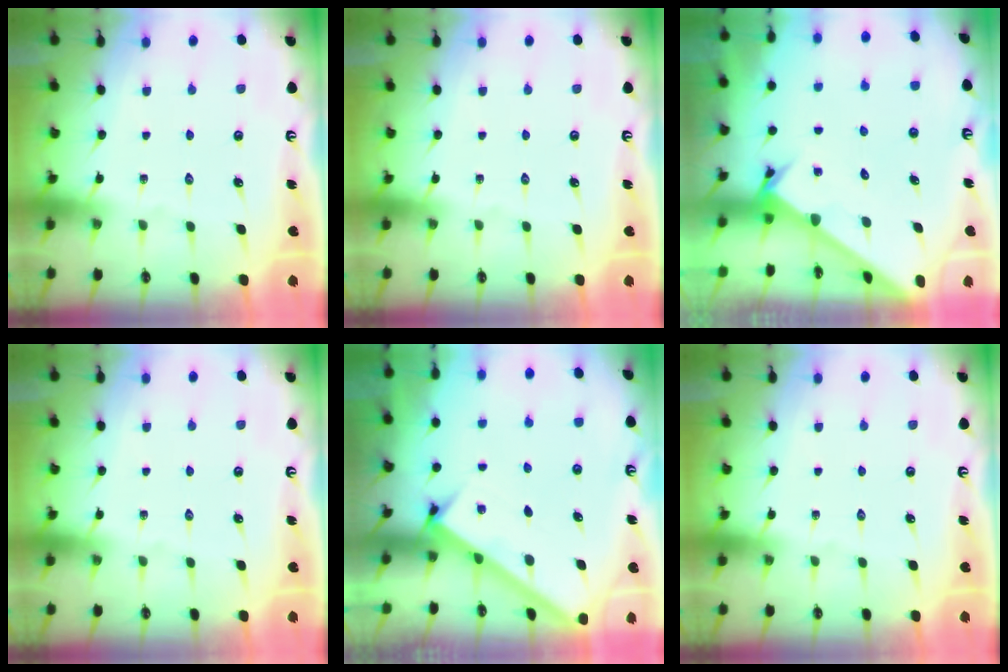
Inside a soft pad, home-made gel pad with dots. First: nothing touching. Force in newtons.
{"total": 0.0}
{"total": 2.4, "press": 2.4, "slide": 0.1}
{"total": 0.0}
{"total": 2.8, "press": 2.7, "slide": 0.3}
{"total": 0.0}